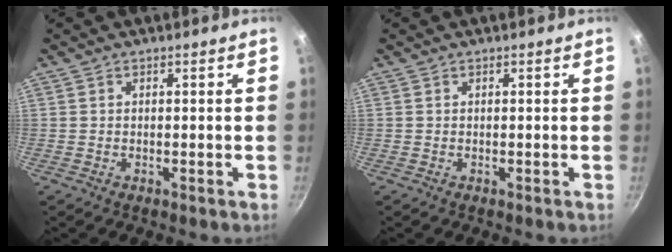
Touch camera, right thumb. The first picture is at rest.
{"total": 0.0}